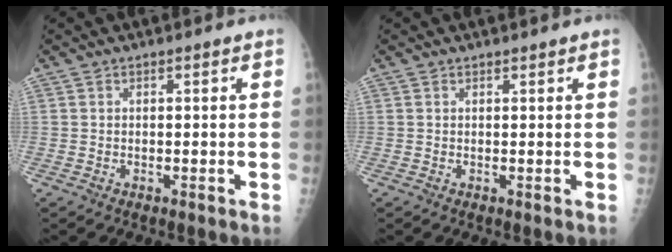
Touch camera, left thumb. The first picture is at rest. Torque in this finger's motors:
{"motor_torque": [0.11, 0.09, -0.11, -0.05, 0.00]}